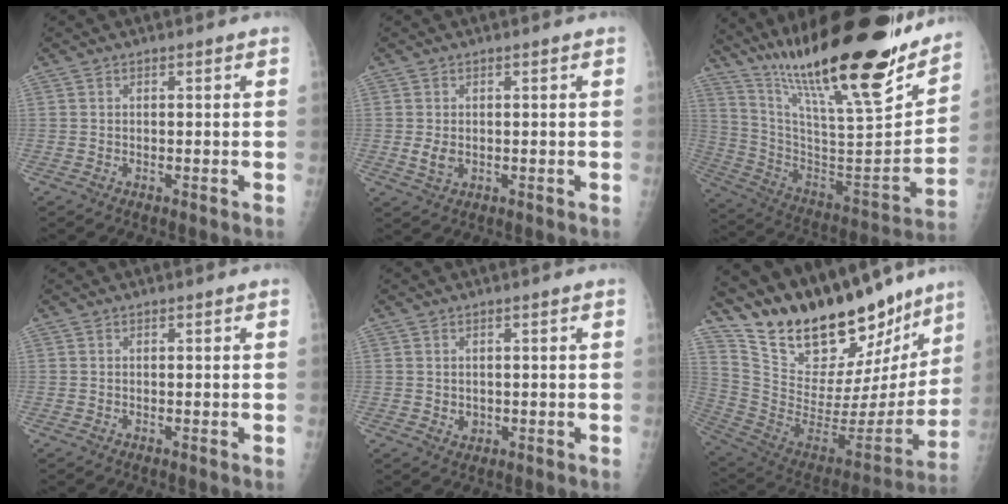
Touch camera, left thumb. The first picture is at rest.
{"total": 2.6, "force": [0.1, 1.7, 1.9], "torque": [-0.034, -0.006, 0.007]}
{"total": 32.9, "force": [22.9, 7.2, 22.5], "torque": [-0.353, -0.073, 0.375]}
{"total": 0.0}
{"total": 1.5, "force": [0.2, 1.3, 0.8], "torque": [-0.009, -0.002, 0.008]}
{"total": 31.7, "force": [25.2, 11.7, 15.3], "torque": [-0.217, -0.100, 0.395]}